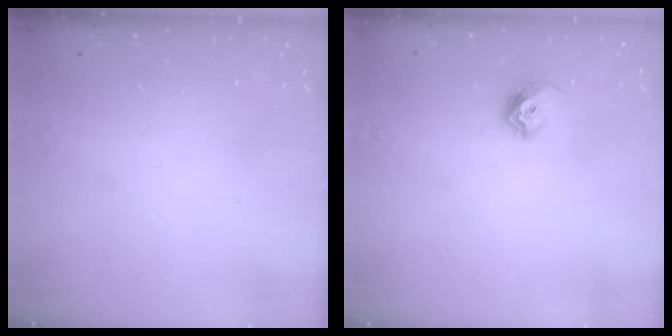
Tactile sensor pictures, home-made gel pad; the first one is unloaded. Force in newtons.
{"total": 7.4, "press": 7.3, "slide": 1.1}